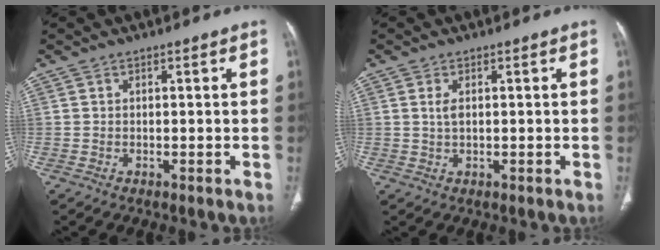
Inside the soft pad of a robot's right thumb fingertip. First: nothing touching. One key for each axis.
{"total": 1.8, "fx": 0.5, "fy": 0.8, "fz": 1.6, "tx": -0.033, "ty": -0.004, "tz": 0.013}